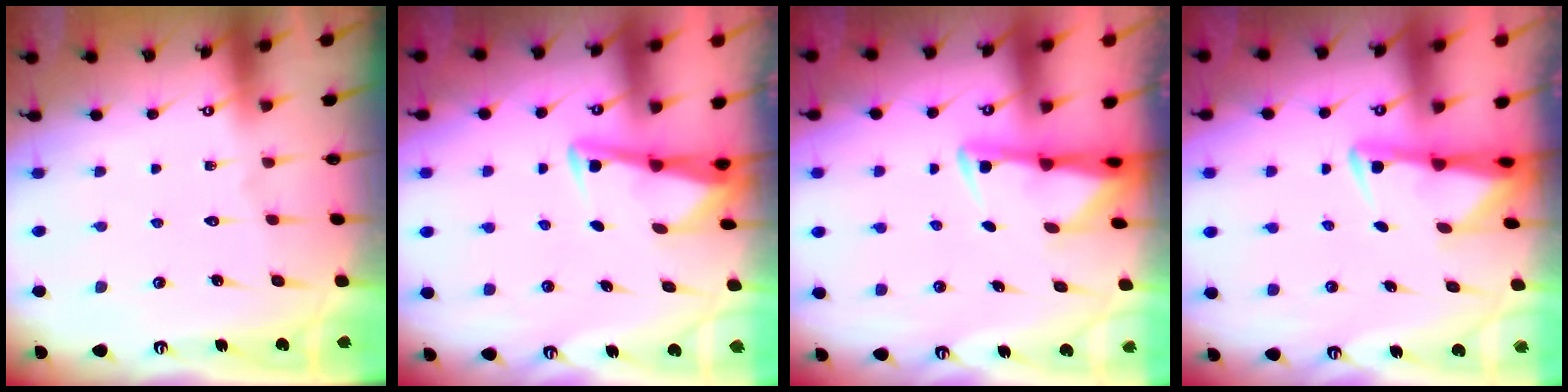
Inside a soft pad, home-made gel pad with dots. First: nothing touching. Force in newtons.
{"total": 3.0, "press": 3.0, "slide": 0.3}
{"total": 3.0, "press": 2.9, "slide": 0.6}
{"total": 2.8, "press": 2.8, "slide": 0.5}